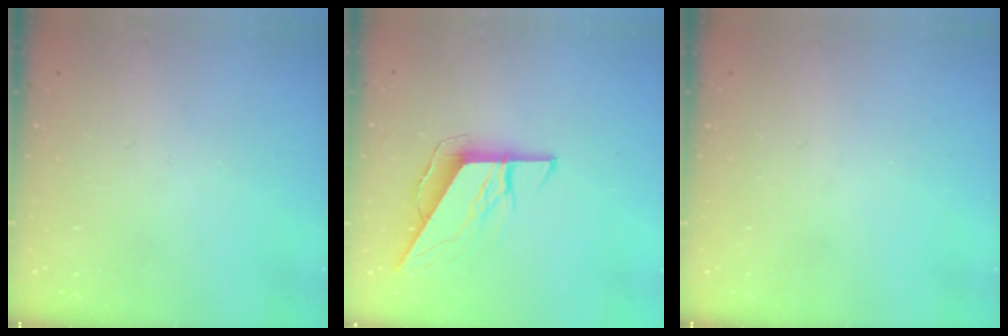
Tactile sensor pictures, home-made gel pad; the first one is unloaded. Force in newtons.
{"total": 8.2, "press": 8.2, "slide": 0.3}
{"total": 0.0}